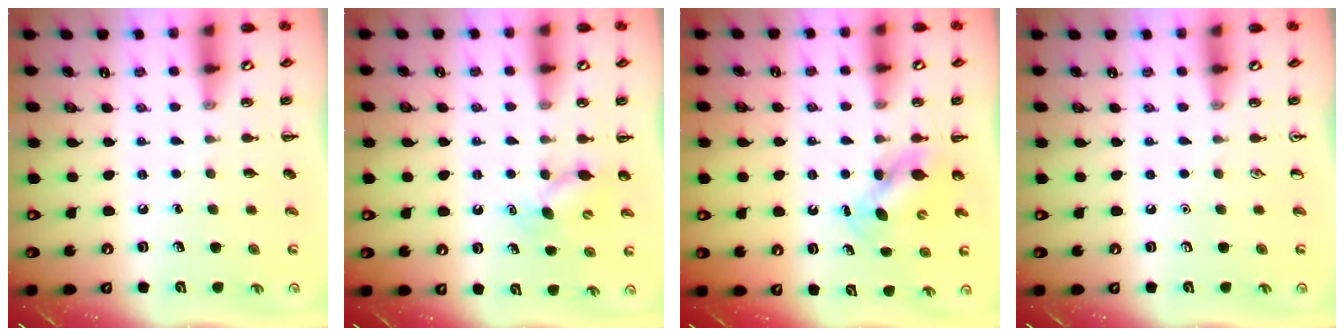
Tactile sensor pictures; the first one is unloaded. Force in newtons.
{"total": 7.4, "press": 7.2, "slide": 1.5}
{"total": 5.6, "press": 5.6, "slide": 0.6}
{"total": 0.0}